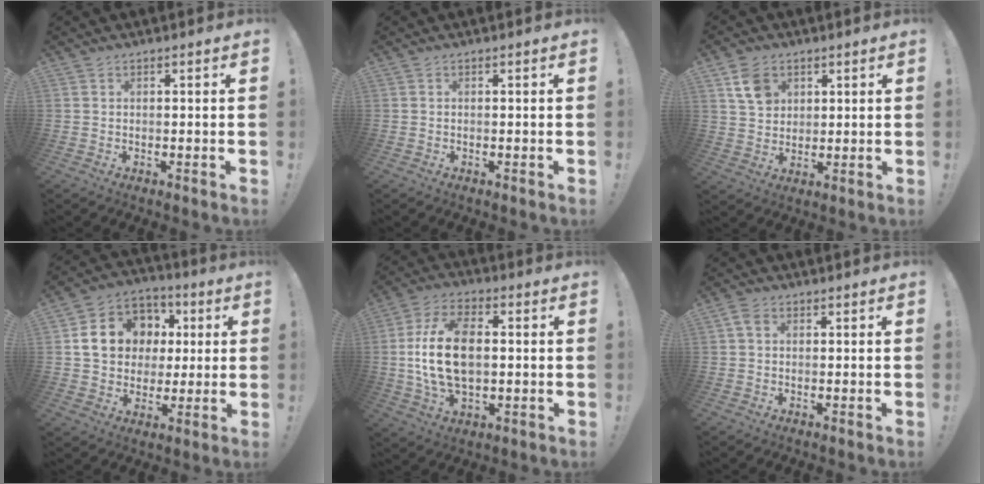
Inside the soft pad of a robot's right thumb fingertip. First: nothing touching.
{"total": 0.0}
{"total": 8.1, "force": [3.7, 6.3, 3.4], "torque": [-0.040, -0.013, 0.071]}
{"total": 15.3, "force": [2.8, 13.2, 7.1], "torque": [-0.089, 0.001, 0.070]}
{"total": 17.2, "force": [0.6, 10.7, 13.5], "torque": [-0.245, 0.001, 0.007]}
{"total": 3.0, "force": [0.8, 2.1, 2.0], "torque": [-0.038, 0.006, 0.015]}